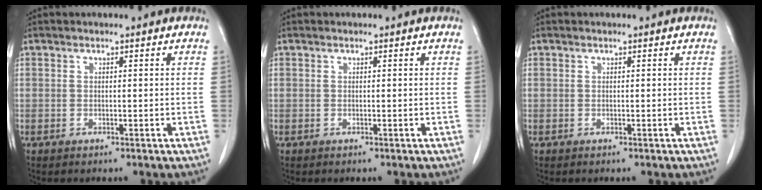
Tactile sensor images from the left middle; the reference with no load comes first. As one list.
[{"total": 0.0}, {"total": 0.0}]